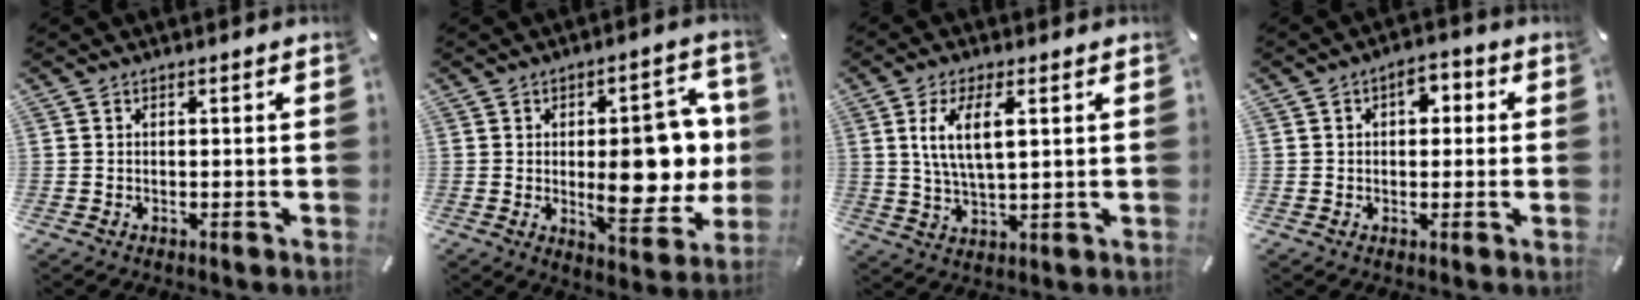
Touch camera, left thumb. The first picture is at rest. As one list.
[{"total": 18.2, "force": [0.1, 8.7, 15.9], "torque": [-0.199, -0.012, 0.002]}, {"total": 9.3, "force": [3.0, 3.5, 8.1], "torque": [-0.169, -0.001, 0.046]}, {"total": 4.8, "force": [0.5, 3.6, 3.1], "torque": [-0.033, 0.002, -0.001]}]